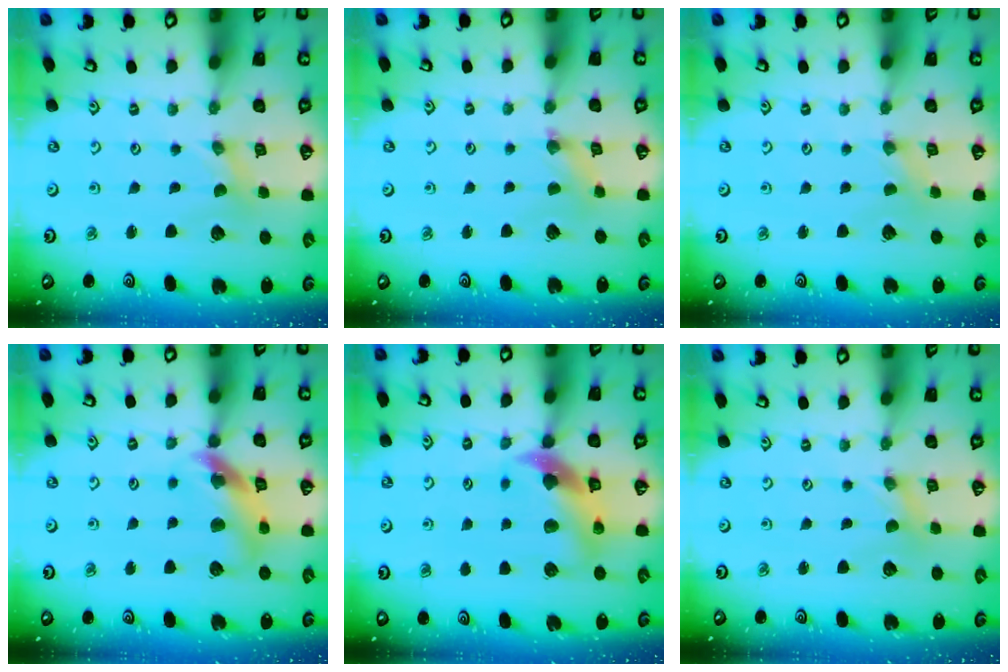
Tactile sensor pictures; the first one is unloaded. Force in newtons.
{"total": 1.3, "press": 1.3, "slide": 0.3}
{"total": 0.0}
{"total": 13.8, "press": 13.7, "slide": 1.6}
{"total": 11.2, "press": 11.1, "slide": 1.6}
{"total": 0.0}